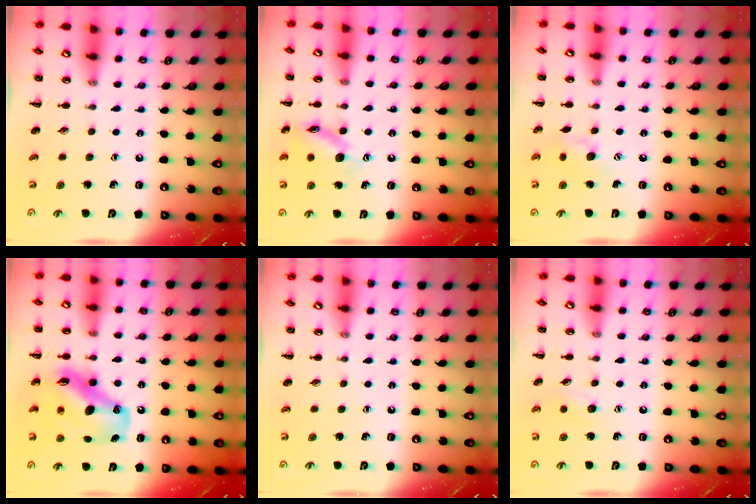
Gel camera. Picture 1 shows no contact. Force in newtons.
{"total": 11.7, "press": 11.7, "slide": 0.6}
{"total": 8.7, "press": 8.6, "slide": 1.1}
{"total": 14.2, "press": 13.6, "slide": 4.0}
{"total": 0.0}
{"total": 6.7, "press": 6.5, "slide": 1.7}